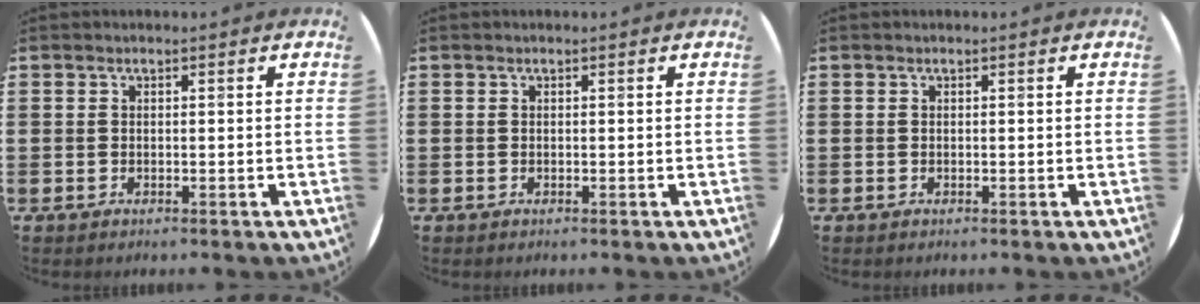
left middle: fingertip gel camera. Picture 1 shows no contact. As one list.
[{"total": 0.0}, {"total": 0.0}]